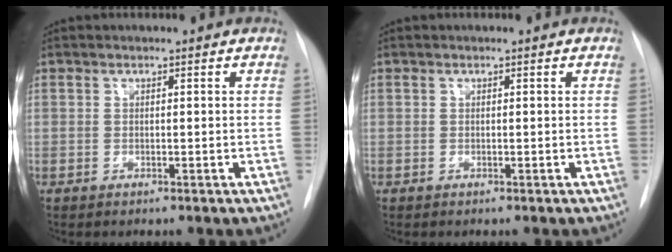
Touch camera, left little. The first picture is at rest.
{"total": 0.0}